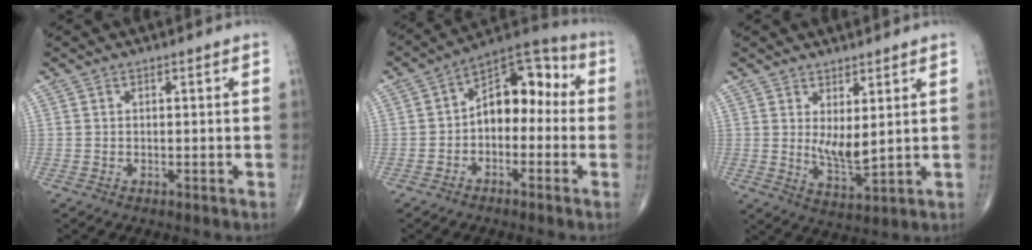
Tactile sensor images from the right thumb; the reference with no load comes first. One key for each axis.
{"total": 11.3, "fx": -0.8, "fy": 7.4, "fz": 8.5, "tx": -0.089, "ty": 0.046, "tz": -0.033}
{"total": 5.6, "fx": 1.6, "fy": 2.0, "fz": 5.0, "tx": -0.083, "ty": -0.028, "tz": 0.038}